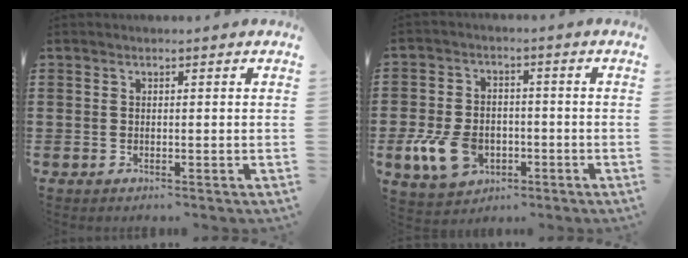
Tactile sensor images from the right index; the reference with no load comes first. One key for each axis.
{"total": 9.1, "fx": -2.8, "fy": 6.4, "fz": 5.8, "tx": -0.149, "ty": 0.005, "tz": -0.054}